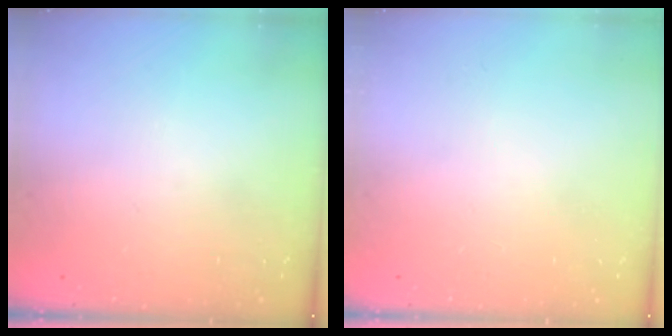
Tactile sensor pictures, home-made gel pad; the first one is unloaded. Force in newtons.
{"total": 0.0}